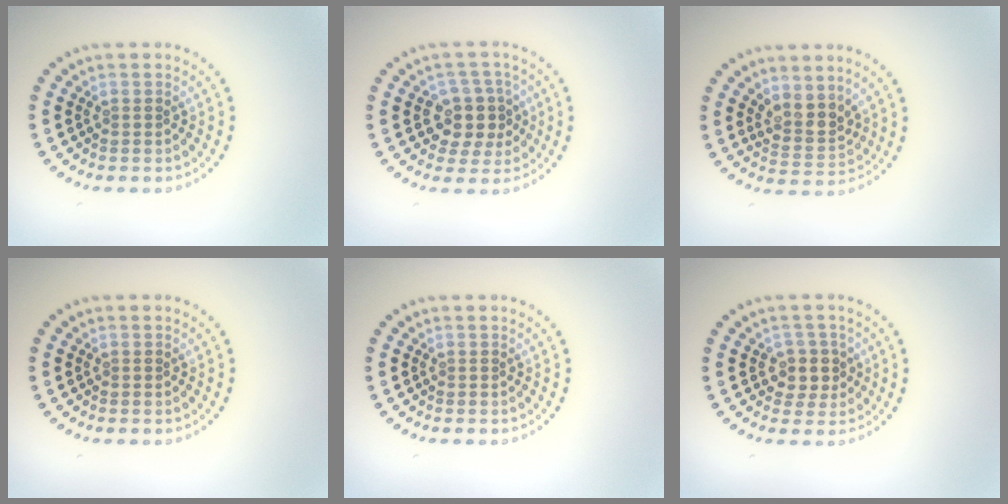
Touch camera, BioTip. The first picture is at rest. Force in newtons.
{"total": 4.0, "press": 3.7, "slide": 1.5}
{"total": 2.7, "press": 2.1, "slide": 1.6}
{"total": 0.0}
{"total": 0.0}
{"total": 2.5, "press": 2.2, "slide": 1.2}